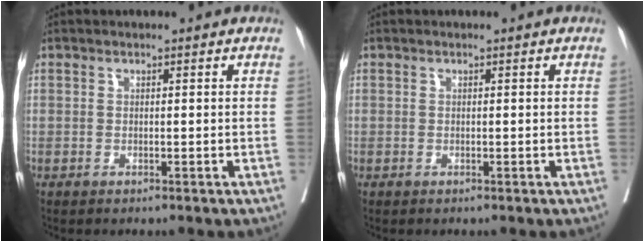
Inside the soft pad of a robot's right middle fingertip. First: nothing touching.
{"total": 0.0}